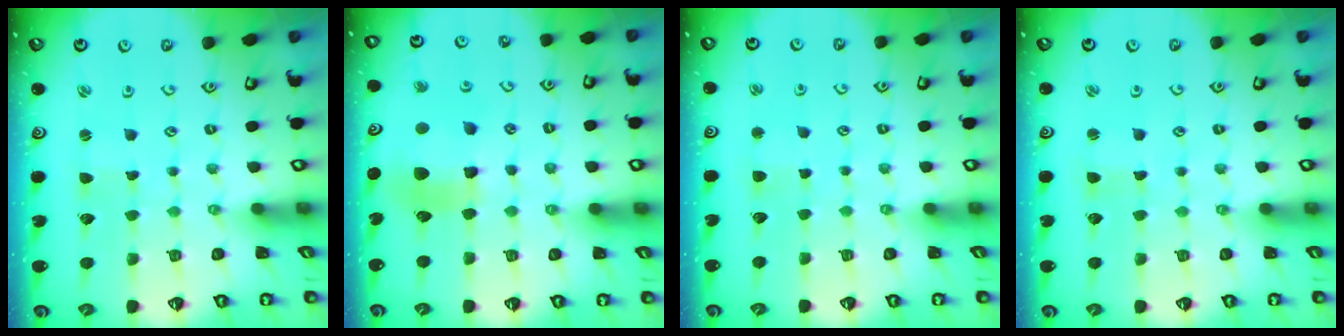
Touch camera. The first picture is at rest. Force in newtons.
{"total": 11.1, "press": 11.0, "slide": 1.6}
{"total": 2.4, "press": 2.3, "slide": 0.5}
{"total": 1.1, "press": 1.1, "slide": 0.3}